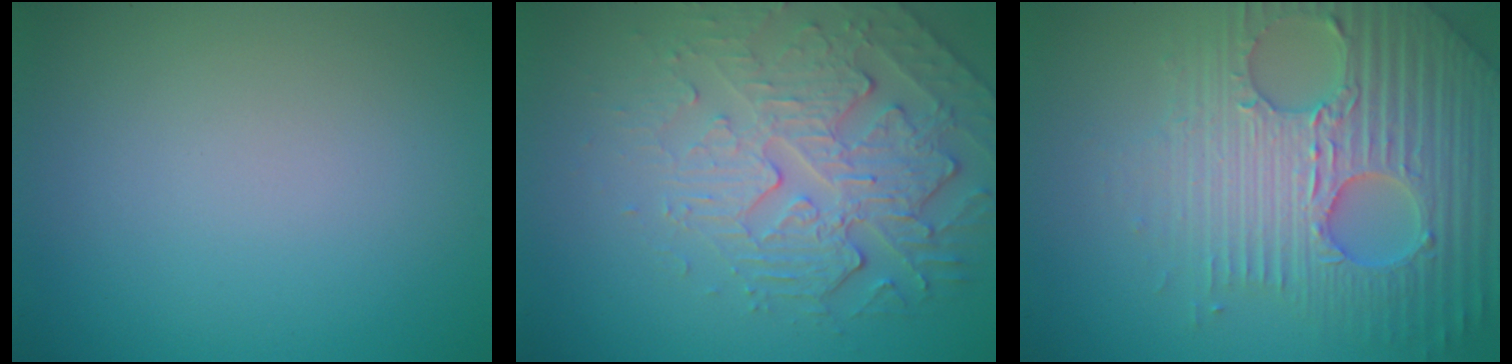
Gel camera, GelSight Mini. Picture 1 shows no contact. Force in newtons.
{"total": 4.5, "press": 4.1, "slide": 1.8}
{"total": 7.3, "press": 7.1, "slide": 1.8}